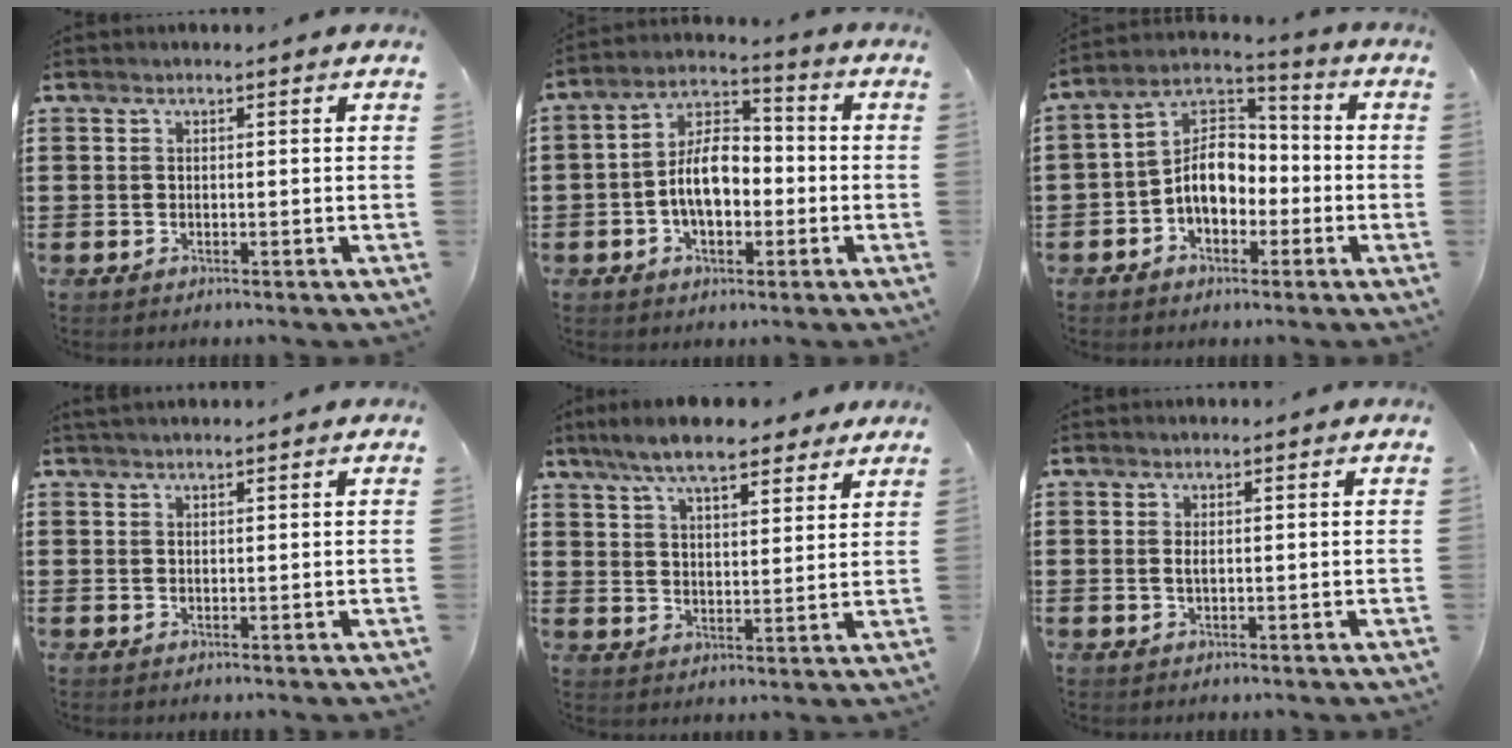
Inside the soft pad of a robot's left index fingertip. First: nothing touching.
{"total": 8.6, "force": [-1.7, 4.8, 6.9], "torque": [-0.136, 0.008, -0.037]}
{"total": 7.6, "force": [-2.3, 5.2, 5.0], "torque": [-0.118, 0.010, -0.052]}
{"total": 1.0, "force": [0.9, 0.0, 0.3], "torque": [-0.007, 0.001, 0.018]}
{"total": 8.8, "force": [7.4, 2.0, 4.3], "torque": [-0.107, -0.009, 0.136]}
{"total": 0.9, "force": [0.3, 0.2, 0.9], "torque": [-0.020, 0.001, 0.005]}